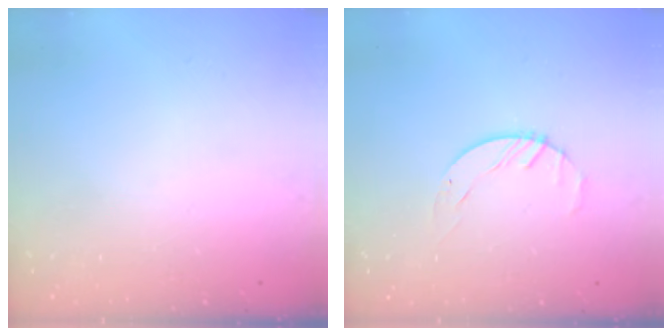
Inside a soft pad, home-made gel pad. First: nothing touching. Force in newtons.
{"total": 1.7, "press": 1.7, "slide": 0.3}